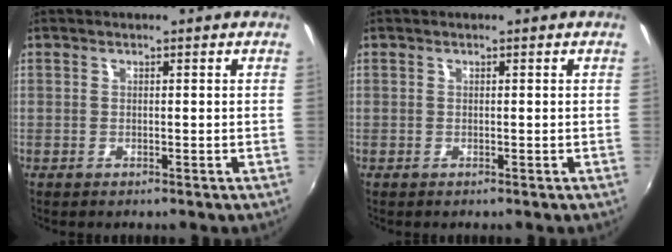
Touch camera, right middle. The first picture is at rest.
{"total": 0.0}